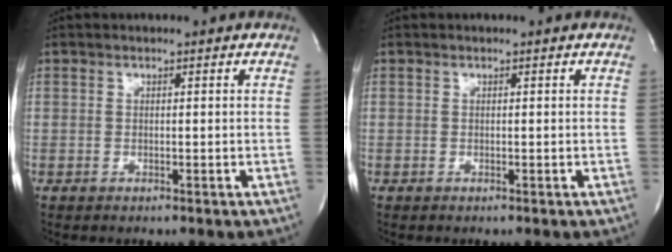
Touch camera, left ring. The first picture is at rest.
{"total": 0.0}